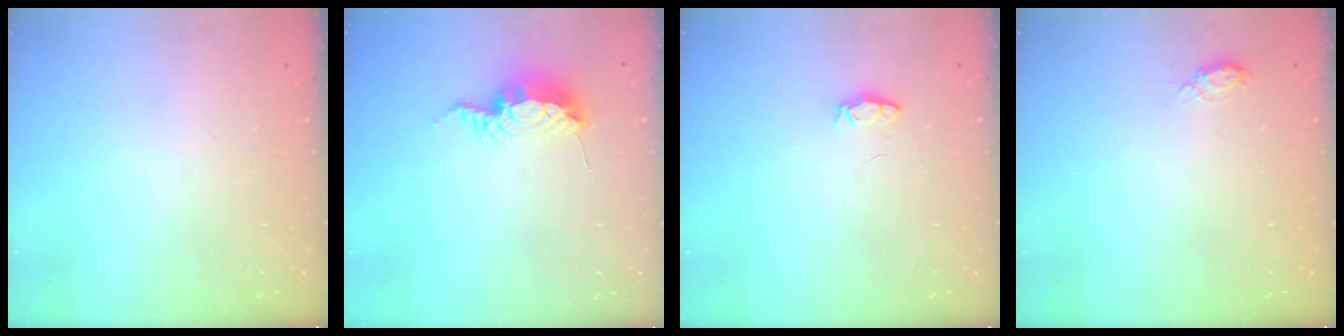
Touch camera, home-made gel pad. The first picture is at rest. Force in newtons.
{"total": 9.2, "press": 9.2, "slide": 0.2}
{"total": 4.4, "press": 4.3, "slide": 0.5}
{"total": 4.8, "press": 4.8, "slide": 0.5}